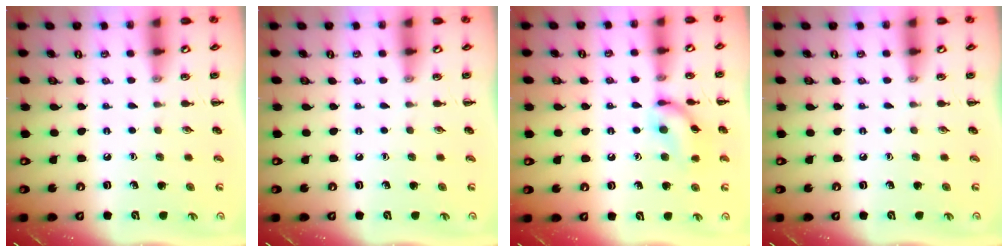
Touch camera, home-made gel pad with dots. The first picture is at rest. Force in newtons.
{"total": 0.0}
{"total": 11.9, "press": 11.8, "slide": 1.0}
{"total": 0.0}